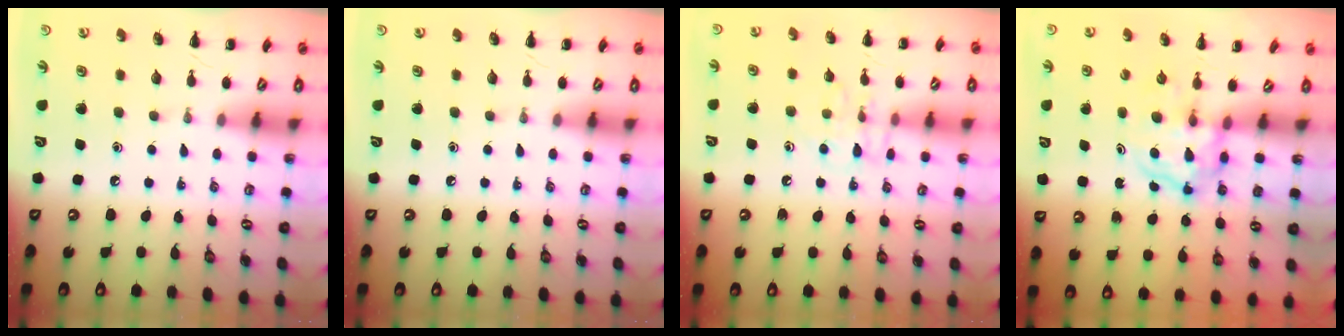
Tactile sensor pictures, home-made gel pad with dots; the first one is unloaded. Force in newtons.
{"total": 0.0}
{"total": 8.0, "press": 8.0, "slide": 0.7}
{"total": 3.8, "press": 3.8, "slide": 0.4}